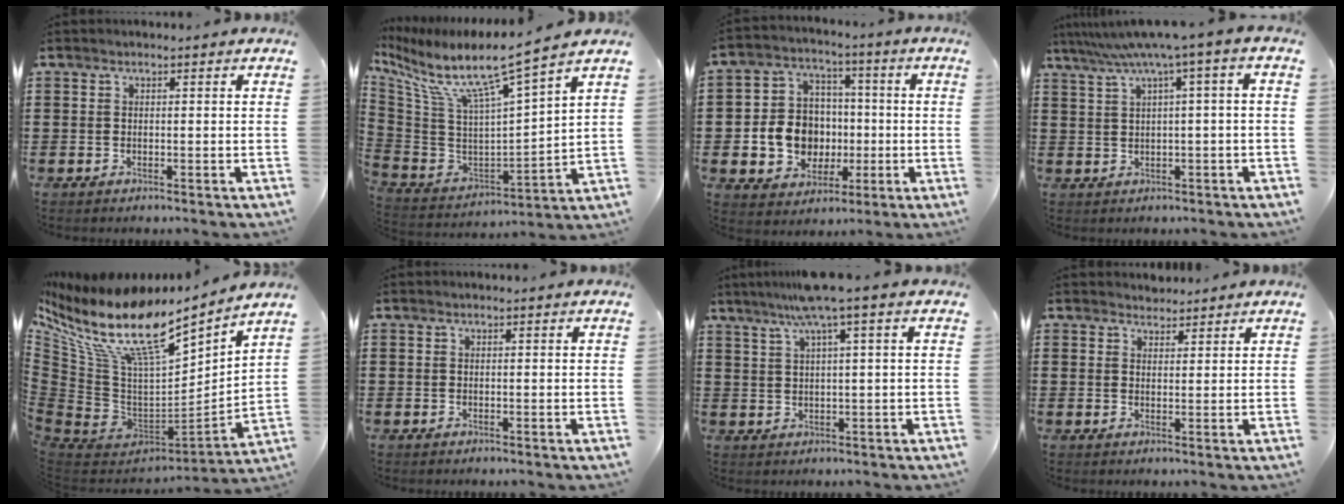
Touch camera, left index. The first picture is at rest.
{"total": 9.2, "force": [6.6, 0.3, 6.5], "torque": [-0.151, -0.062, 0.101]}
{"total": 9.5, "force": [-1.2, 8.6, 3.7], "torque": [-0.089, 0.018, -0.014]}
{"total": 5.1, "force": [1.6, -0.7, 4.8], "torque": [-0.094, -0.022, 0.021]}
{"total": 15.1, "force": [10.2, 4.7, 10.0], "torque": [-0.227, -0.073, 0.170]}
{"total": 0.0}
{"total": 6.0, "force": [3.2, -0.7, 5.0], "torque": [-0.104, 0.001, 0.053]}
{"total": 2.0, "force": [1.9, 0.6, -0.2], "torque": [-0.001, 0.003, 0.036]}